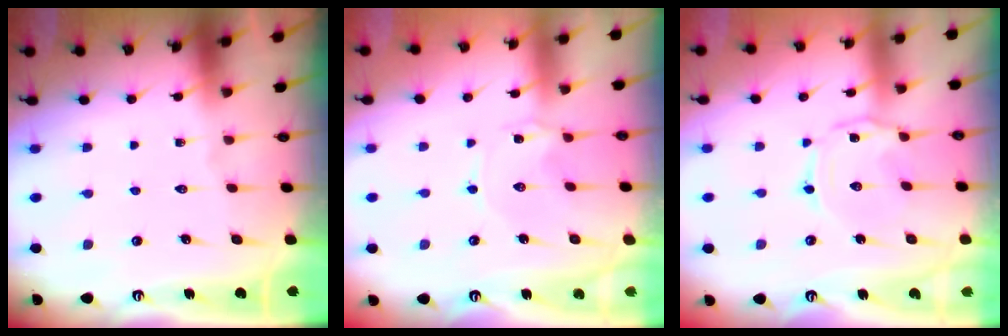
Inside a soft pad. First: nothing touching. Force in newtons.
{"total": 1.4, "press": 1.4, "slide": 0.2}
{"total": 1.8, "press": 1.8, "slide": 0.3}